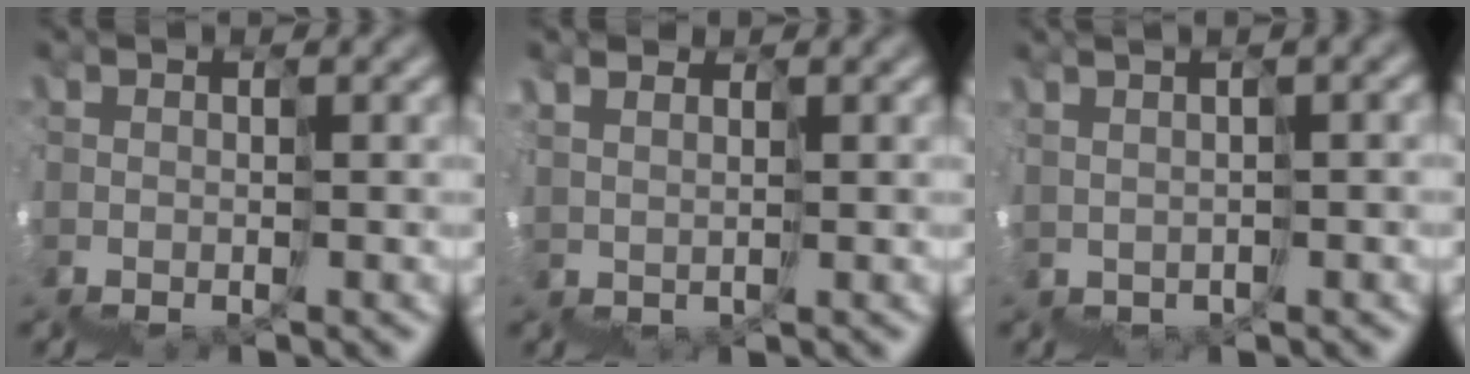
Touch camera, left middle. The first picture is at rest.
{"total": 4.6, "force": [2.7, -2.0, -3.1], "torque": [0.046, 0.036, 0.034]}
{"total": 2.4, "force": [2.0, -0.6, 1.3], "torque": [0.002, 0.039, 0.040]}